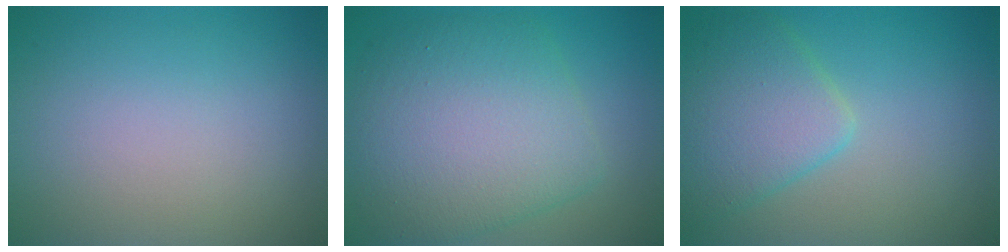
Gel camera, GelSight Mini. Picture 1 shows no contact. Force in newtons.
{"total": 8.2, "press": 8.2, "slide": 0.3}
{"total": 4.8, "press": 4.8, "slide": 0.1}